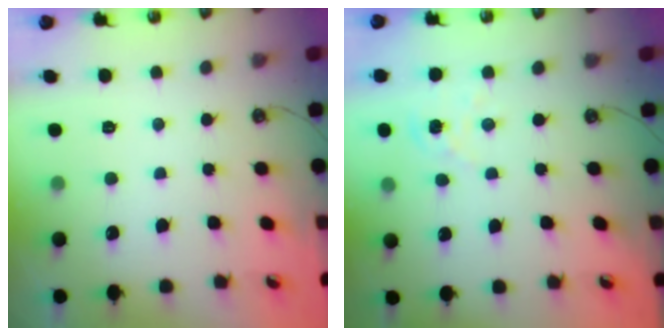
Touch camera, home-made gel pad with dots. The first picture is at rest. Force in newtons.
{"total": 1.6, "press": 1.6, "slide": 0.2}